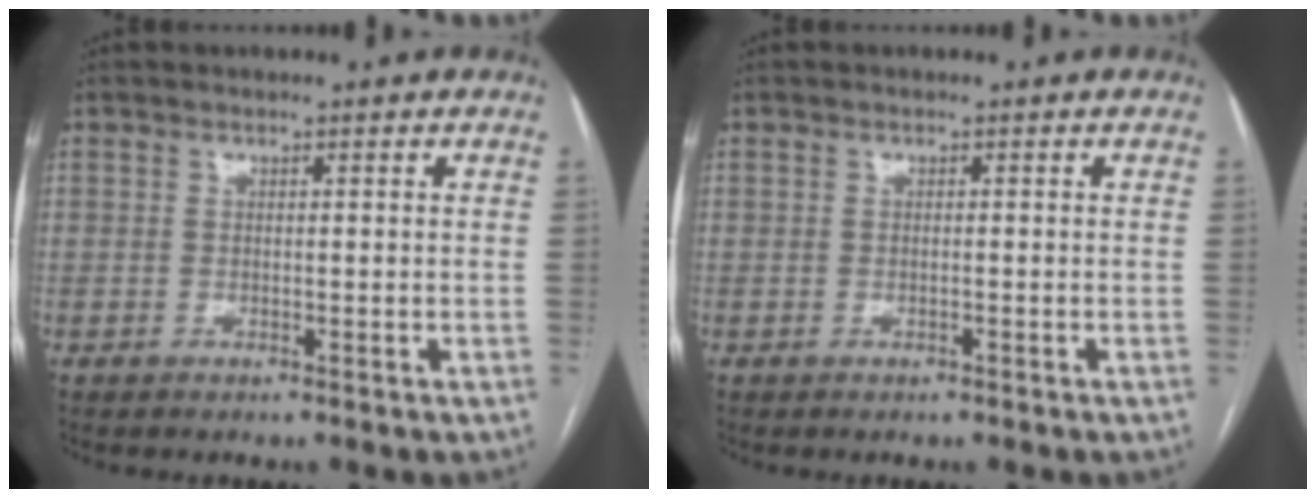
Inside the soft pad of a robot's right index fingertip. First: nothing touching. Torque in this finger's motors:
{"motor_torque": [-0.21, 0.16, -0.02, 0.00]}